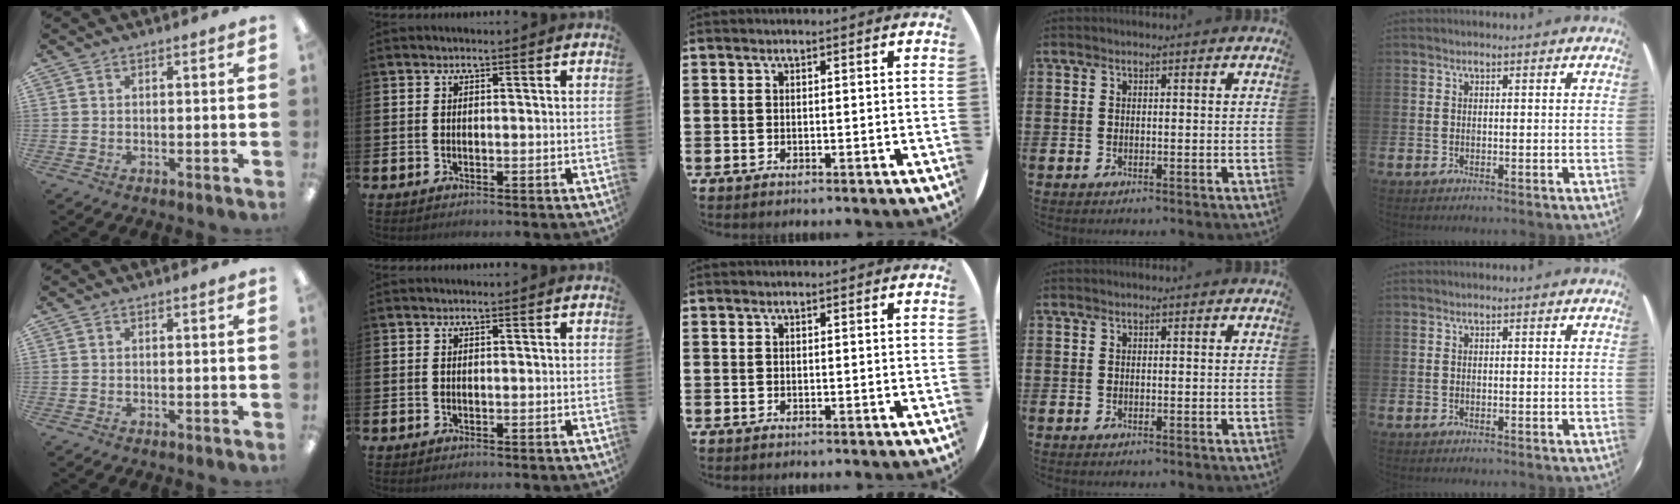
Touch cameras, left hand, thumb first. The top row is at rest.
{}